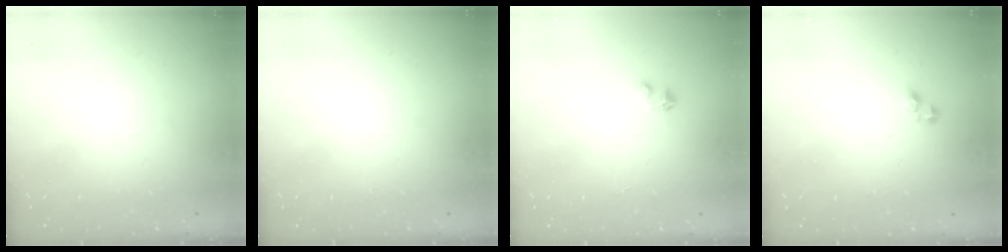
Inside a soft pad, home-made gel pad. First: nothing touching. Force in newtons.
{"total": 0.0}
{"total": 2.4, "press": 2.4, "slide": 0.1}
{"total": 3.7, "press": 3.6, "slide": 0.6}